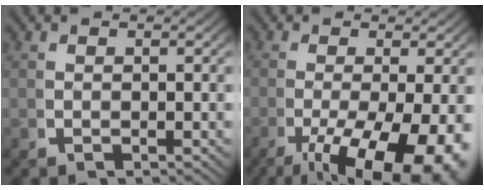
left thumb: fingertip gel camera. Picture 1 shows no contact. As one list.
[{"total": 11.3, "force": [-4.2, 5.8, 8.8], "torque": [-0.155, -0.047, -0.042]}]